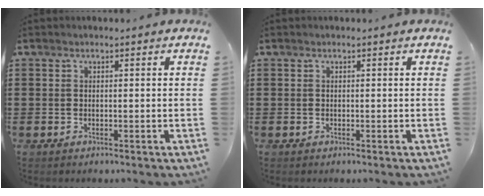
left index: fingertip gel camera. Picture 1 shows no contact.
{"total": 0.0}